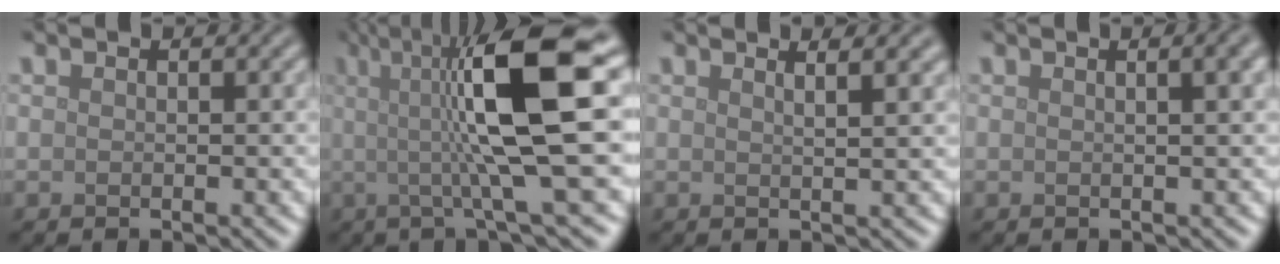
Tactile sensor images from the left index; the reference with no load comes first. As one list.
[{"total": 12.2, "force": [1.8, 2.7, 11.8], "torque": [-0.165, 0.010, 0.026]}, {"total": 2.8, "force": [1.8, 1.0, 1.9], "torque": [-0.004, 0.017, -0.004]}, {"total": 4.0, "force": [1.3, 1.7, 3.4], "torque": [-0.015, 0.017, -0.004]}]